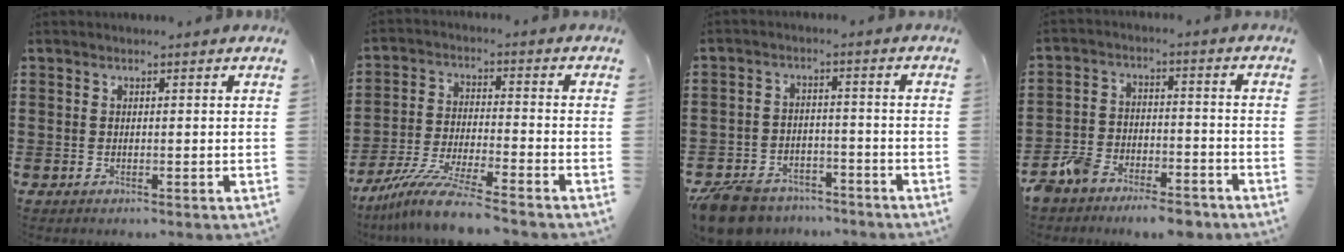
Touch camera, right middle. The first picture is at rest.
{"total": 9.1, "force": [-8.0, -0.1, 4.3], "torque": [-0.092, -0.008, -0.158]}
{"total": 6.6, "force": [-6.1, 2.2, 1.3], "torque": [-0.042, 0.011, -0.123]}
{"total": 7.3, "force": [-6.8, 1.9, 1.7], "torque": [-0.056, 0.013, -0.140]}